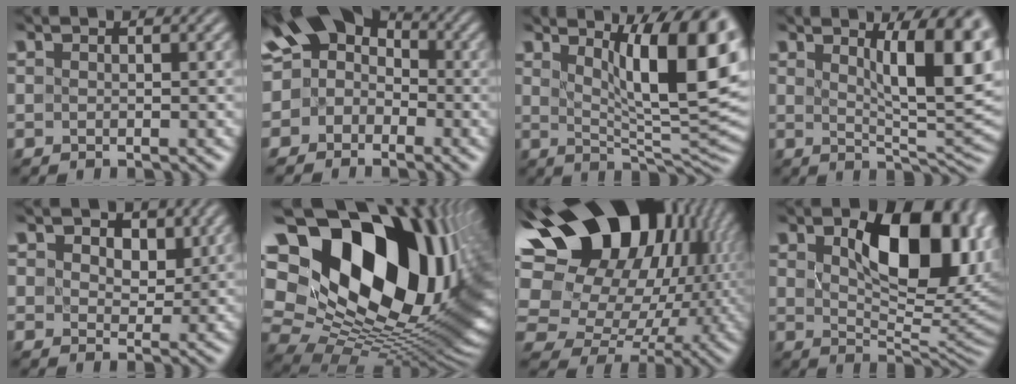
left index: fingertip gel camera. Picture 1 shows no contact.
{"total": 9.4, "force": [1.8, 8.0, 4.6], "torque": [-0.082, 0.043, -0.020]}
{"total": 12.6, "force": [4.6, 3.4, 11.2], "torque": [-0.135, -0.008, 0.071]}
{"total": 10.2, "force": [3.3, 3.1, 9.1], "torque": [-0.106, 0.001, 0.050]}
{"total": 4.6, "force": [2.2, 3.0, 2.6], "torque": [-0.049, 0.004, 0.018]}
{"total": 23.5, "force": [7.4, 15.0, 16.5], "torque": [-0.306, 0.005, 0.161]}
{"total": 20.0, "force": [5.6, 14.3, 12.8], "torque": [-0.212, 0.027, 0.096]}
{"total": 11.0, "force": [2.9, 5.9, 8.8], "torque": [-0.125, 0.000, 0.047]}